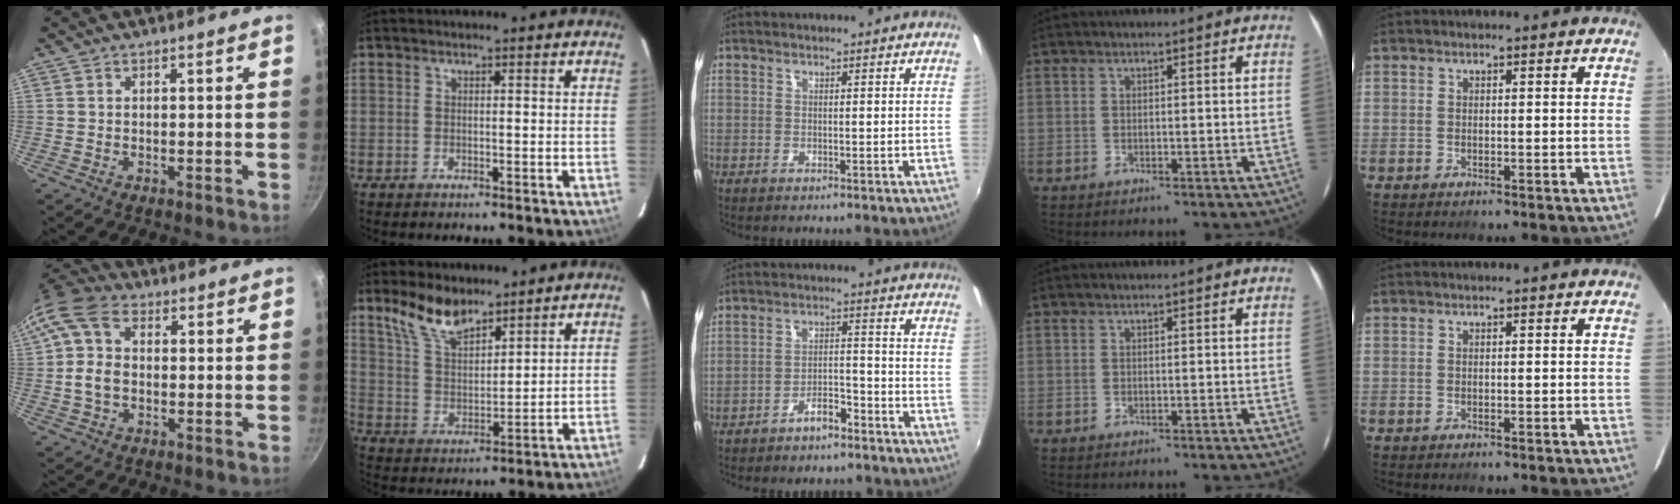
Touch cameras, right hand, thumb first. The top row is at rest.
{"thumb": {"total": 9.8, "force": [1.0, 7.0, 6.8], "torque": [-0.129, 0.013, 0.004]}, "index": {"total": 9.4, "force": [7.2, 3.5, 4.9], "torque": [-0.094, 0.011, 0.145]}, "middle": {"total": 7.4, "force": [-6.4, 2.6, 2.7], "torque": [-0.061, 0.025, -0.087]}}